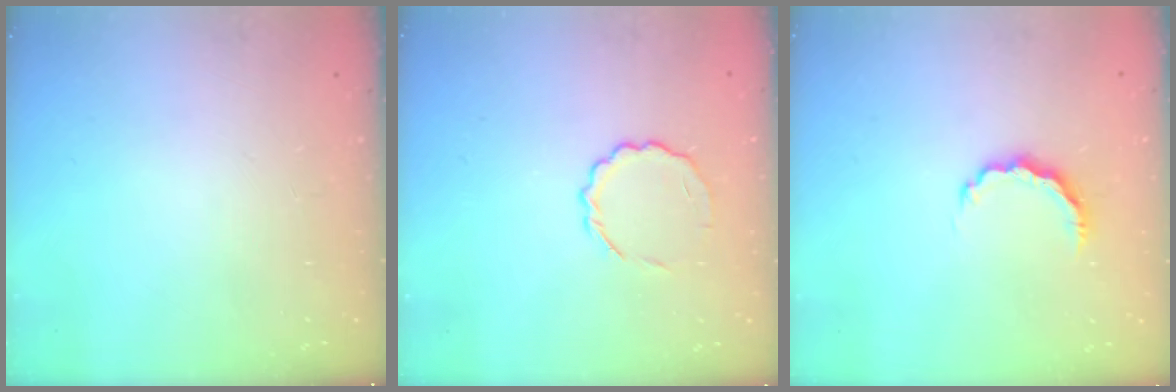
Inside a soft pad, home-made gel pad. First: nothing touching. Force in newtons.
{"total": 6.2, "press": 6.0, "slide": 1.5}
{"total": 6.0, "press": 6.0, "slide": 0.9}